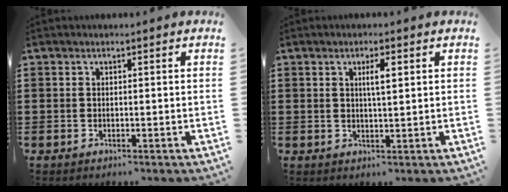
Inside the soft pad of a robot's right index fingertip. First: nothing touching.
{"total": 2.8, "force": [0.8, 0.5, 2.6], "torque": [-0.043, 0.001, 0.009]}